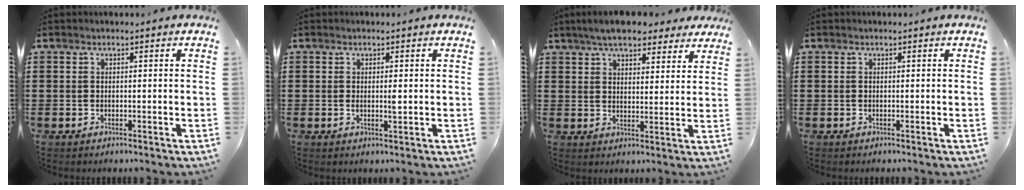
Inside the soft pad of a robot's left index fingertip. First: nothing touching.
{"total": 1.5, "force": [0.1, 0.3, 1.4], "torque": [-0.029, -0.001, 0.002]}
{"total": 6.4, "force": [5.6, 1.8, 2.6], "torque": [-0.061, -0.006, 0.102]}
{"total": 0.0}